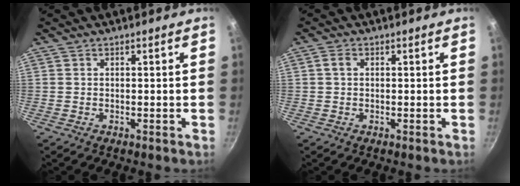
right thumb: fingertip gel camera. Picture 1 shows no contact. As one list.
[{"total": 1.5, "force": [0.3, 1.0, 1.0], "torque": [-0.018, 0.005, 0.005]}]